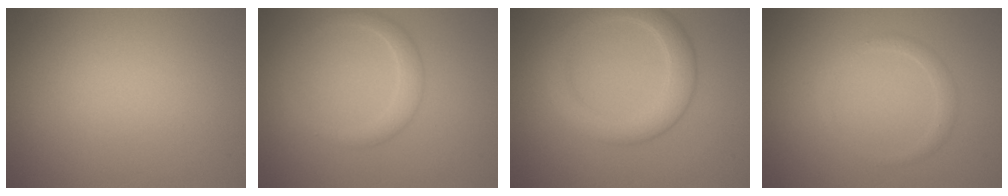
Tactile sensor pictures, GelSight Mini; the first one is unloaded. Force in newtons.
{"total": 1.9, "press": 1.9, "slide": 0.1}
{"total": 3.9, "press": 3.9, "slide": 0.1}
{"total": 1.2, "press": 1.2, "slide": 0.2}